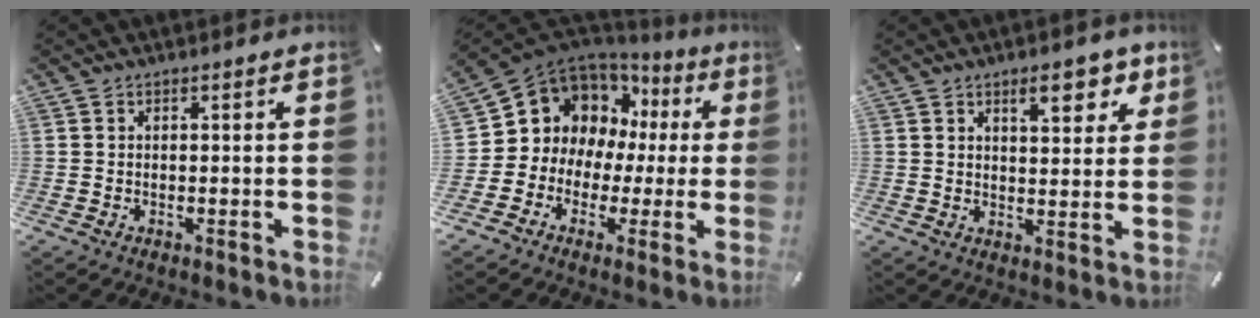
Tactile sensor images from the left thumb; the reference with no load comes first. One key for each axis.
{"total": 9.5, "fx": 2.8, "fy": 8.9, "fz": 1.6, "tx": -0.053, "ty": -0.048, "tz": 0.062}
{"total": 7.9, "fx": 4.9, "fy": 3.5, "fz": 5.1, "tx": -0.060, "ty": -0.024, "tz": 0.077}